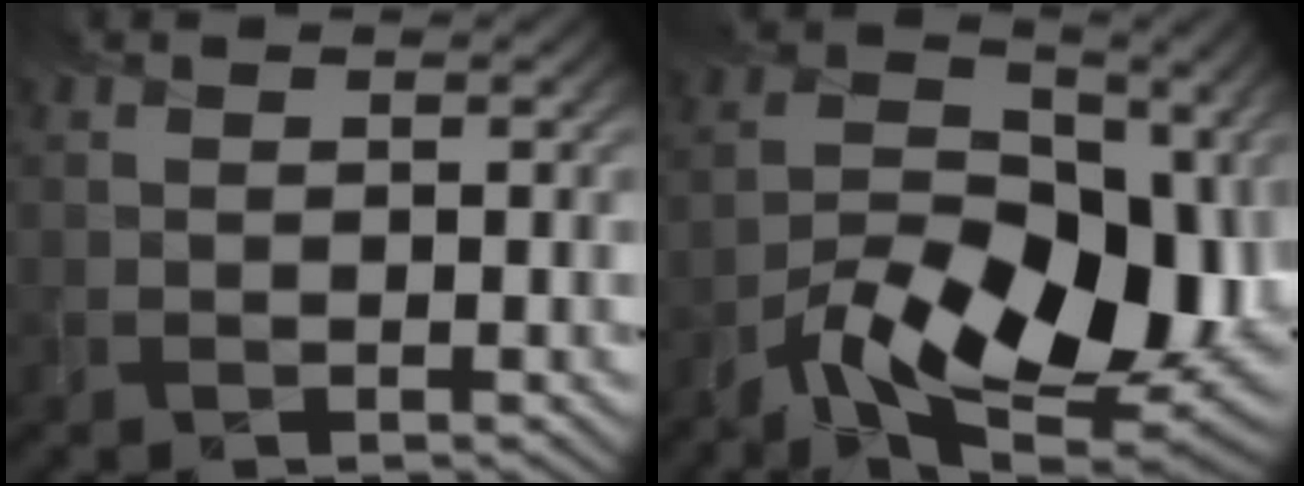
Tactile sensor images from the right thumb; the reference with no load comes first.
{"total": 16.1, "force": [-6.9, 8.6, 11.7], "torque": [-0.190, -0.023, -0.119]}